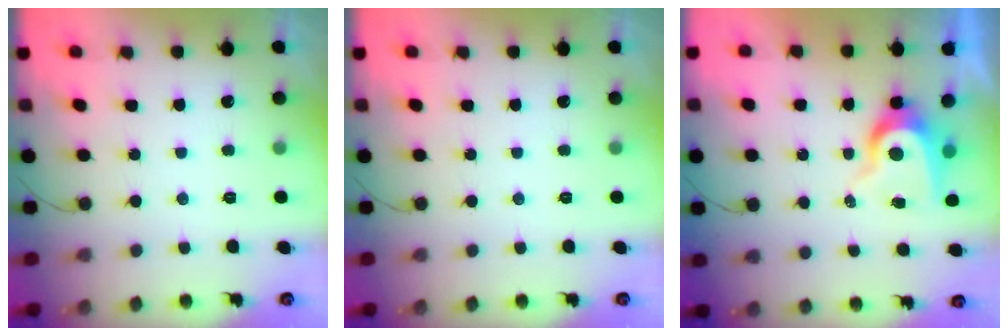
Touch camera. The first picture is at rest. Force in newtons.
{"total": 0.0}
{"total": 8.5, "press": 8.5, "slide": 0.7}